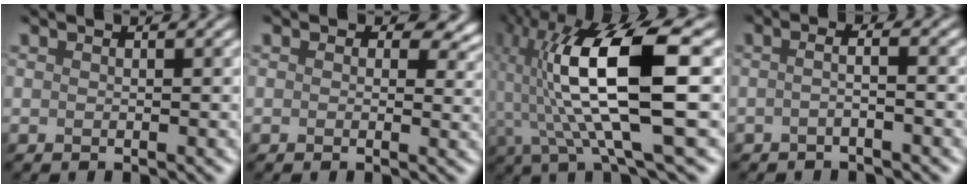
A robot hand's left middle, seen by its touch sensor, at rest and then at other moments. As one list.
[{"total": 4.7, "force": [1.7, 3.2, 3.0], "torque": [-0.032, 0.009, 0.013]}, {"total": 12.6, "force": [0.5, 2.9, 12.3], "torque": [-0.234, 0.017, 0.013]}, {"total": 1.5, "force": [-0.6, 0.2, 1.4], "torque": [-0.014, 0.004, -0.019]}]